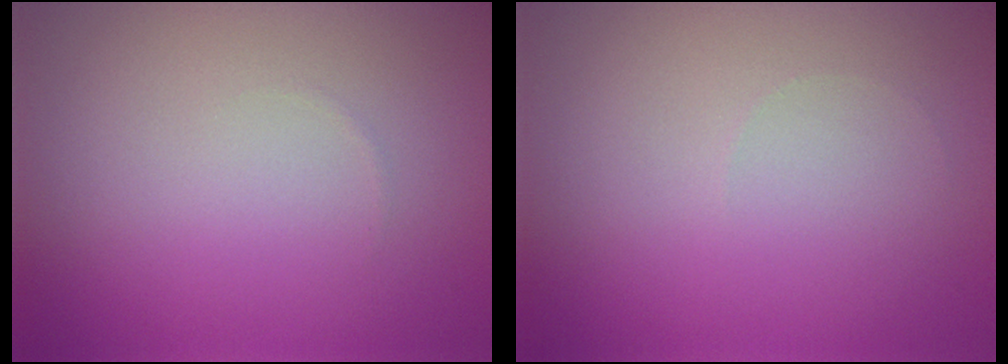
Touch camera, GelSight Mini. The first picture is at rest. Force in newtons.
{"total": 0.0}